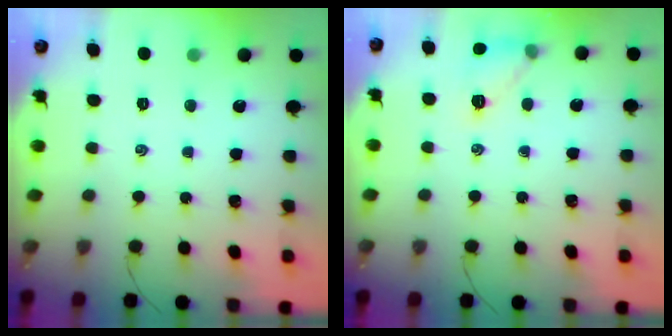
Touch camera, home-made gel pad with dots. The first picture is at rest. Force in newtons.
{"total": 9.7, "press": 9.7, "slide": 0.5}